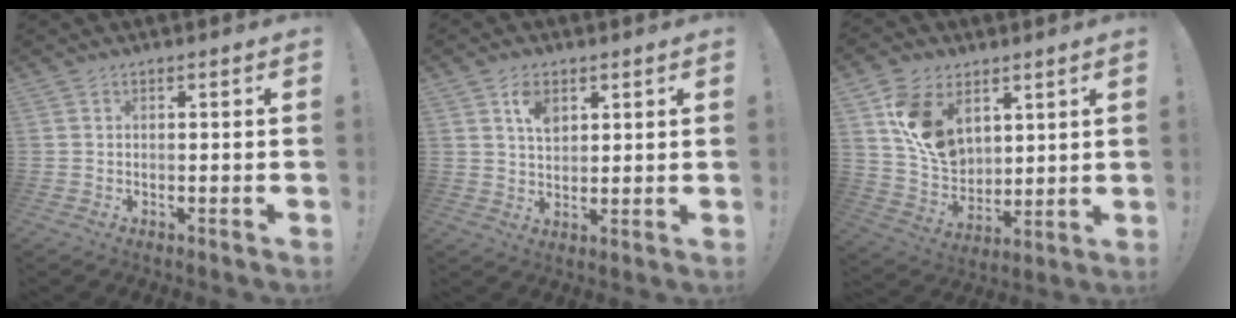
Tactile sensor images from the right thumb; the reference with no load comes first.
{"total": 6.2, "force": [3.0, 4.0, 3.6], "torque": [-0.051, -0.010, 0.051]}
{"total": 15.3, "force": [6.2, 11.1, 8.6], "torque": [-0.143, -0.025, 0.127]}